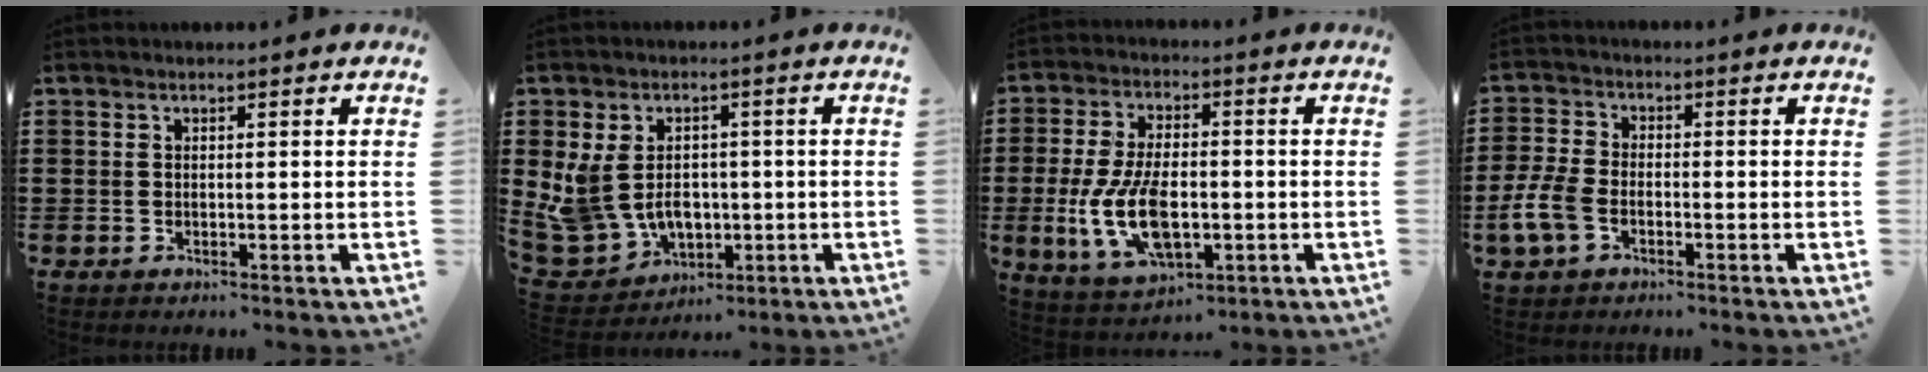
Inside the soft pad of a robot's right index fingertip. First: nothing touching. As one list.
[{"total": 8.5, "force": [0.1, 7.2, 4.6], "torque": [-0.143, 0.002, 0.003]}, {"total": 11.0, "force": [-2.2, 5.5, 9.2], "torque": [-0.217, -0.011, -0.042]}, {"total": 5.4, "force": [-2.4, 3.1, 3.7], "torque": [-0.098, -0.001, -0.051]}]